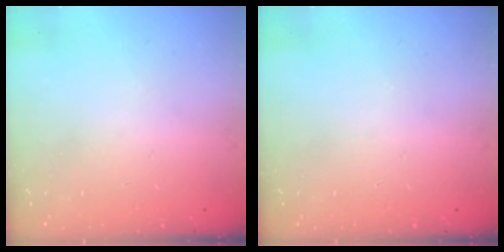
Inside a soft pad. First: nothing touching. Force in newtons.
{"total": 0.0}